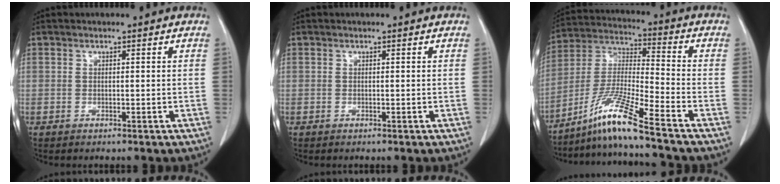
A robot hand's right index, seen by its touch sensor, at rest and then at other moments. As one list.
[{"total": 0.0}, {"total": 11.3, "force": [-8.5, -1.8, 7.2], "torque": [-0.158, -0.015, -0.163]}]